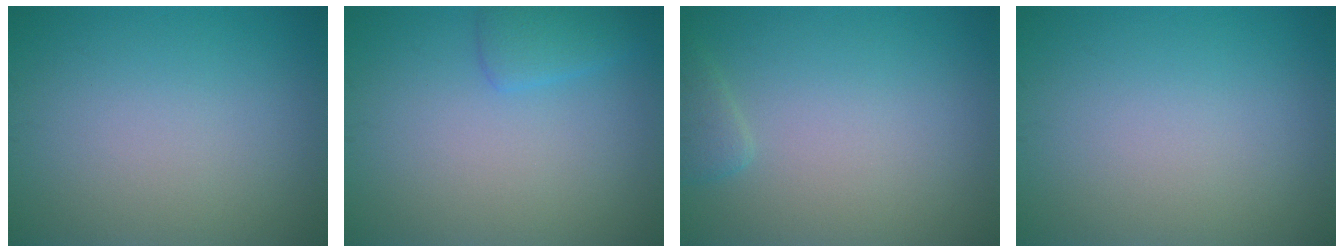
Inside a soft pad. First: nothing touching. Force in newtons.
{"total": 1.8, "press": 1.8, "slide": 0.2}
{"total": 1.3, "press": 1.3, "slide": 0.1}
{"total": 0.0}